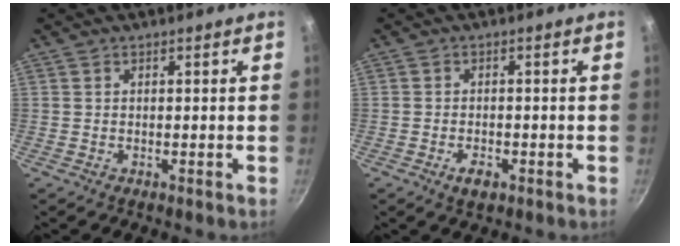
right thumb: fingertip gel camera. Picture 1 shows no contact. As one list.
[{"total": 3.0, "force": [-1.5, 1.6, 2.1], "torque": [-0.037, 0.009, -0.025]}]